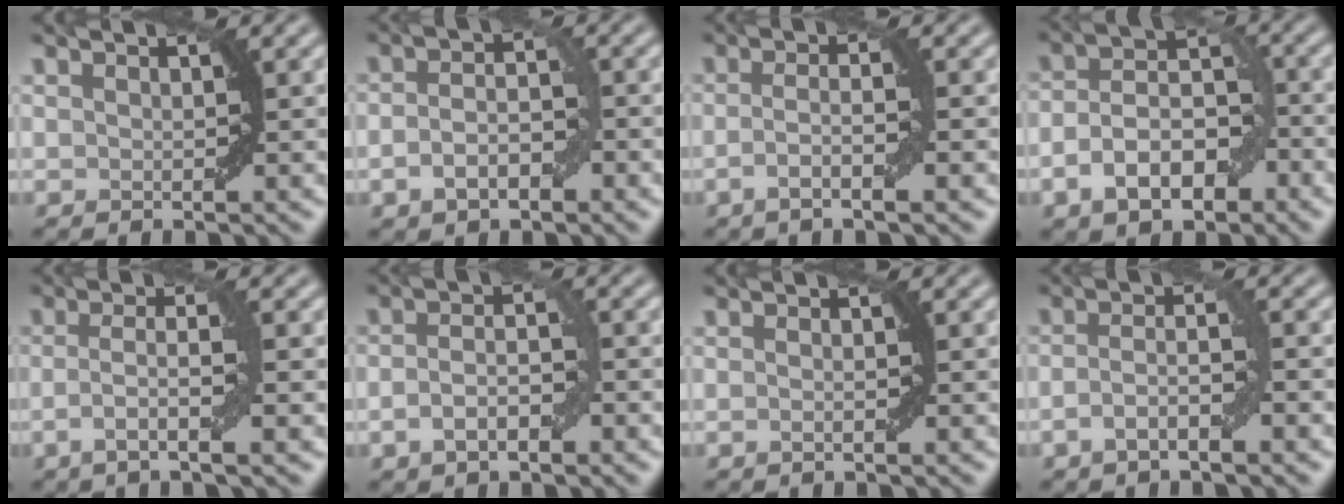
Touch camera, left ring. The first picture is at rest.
{"total": 3.3, "force": [-1.2, 1.8, 2.5], "torque": [-0.048, 0.003, -0.024]}
{"total": 2.8, "force": [-0.9, 0.5, 2.6], "torque": [-0.045, 0.003, -0.023]}
{"total": 6.0, "force": [-2.6, 3.5, 4.1], "torque": [-0.069, 0.005, -0.051]}
{"total": 3.5, "force": [-1.0, 0.6, 3.4], "torque": [-0.058, 0.004, -0.026]}
{"total": 3.2, "force": [-1.1, 1.4, 2.6], "torque": [-0.051, 0.001, -0.024]}
{"total": 0.9, "force": [-0.1, 0.2, 0.9], "torque": [-0.006, -0.007, -0.008]}
{"total": 2.9, "force": [-1.2, 0.6, 2.6], "torque": [-0.049, 0.007, -0.028]}